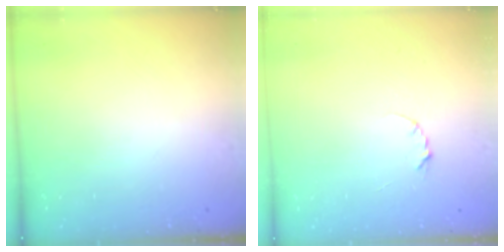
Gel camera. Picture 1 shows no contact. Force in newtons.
{"total": 2.3, "press": 2.3, "slide": 0.4}